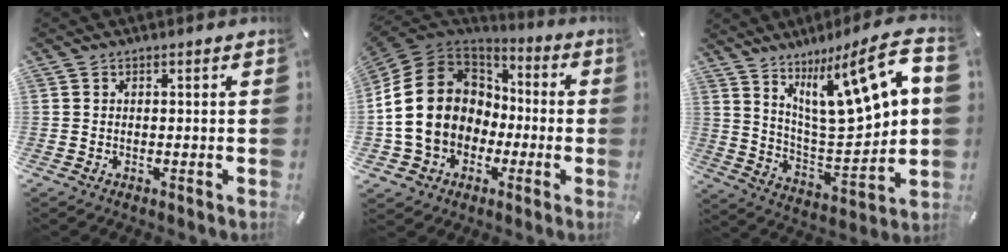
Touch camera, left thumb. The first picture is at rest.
{"total": 19.0, "force": [-1.9, 16.2, 9.6], "torque": [-0.210, 0.020, -0.032]}
{"total": 18.0, "force": [9.3, 6.0, 14.2], "torque": [-0.220, -0.061, 0.148]}